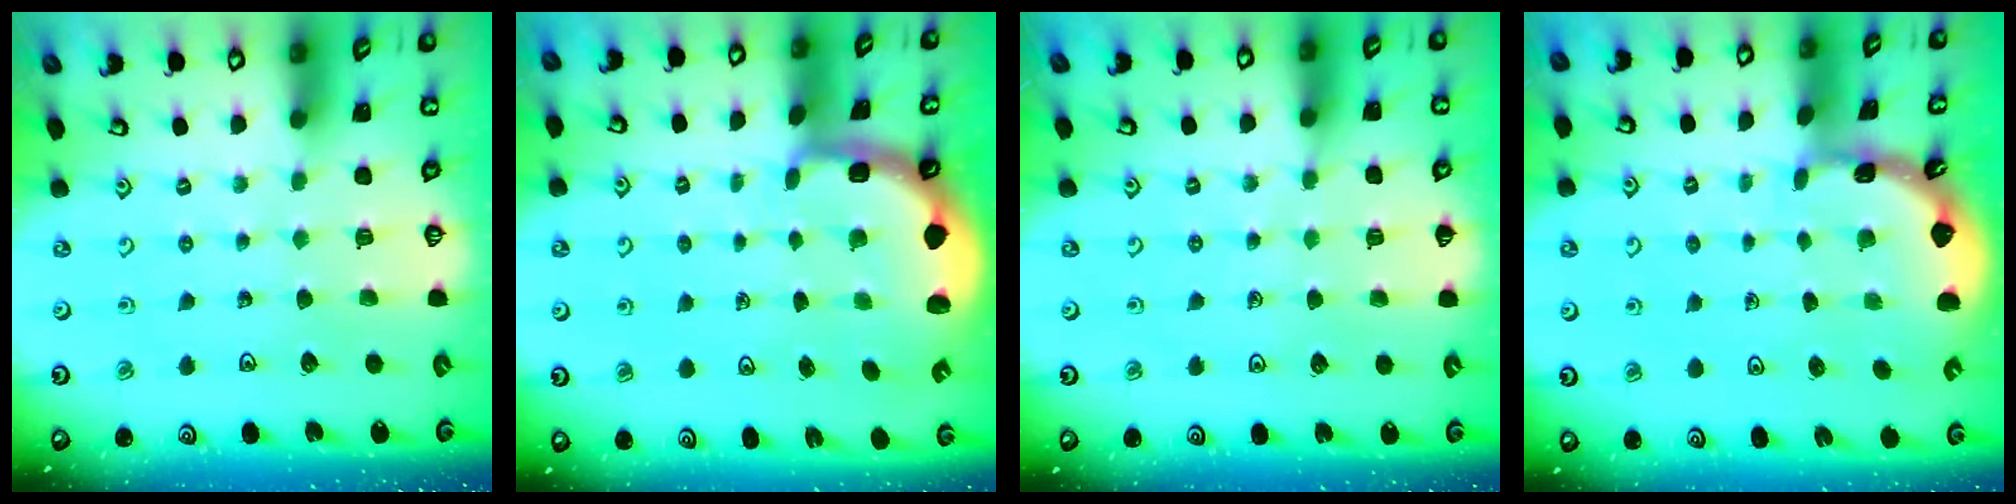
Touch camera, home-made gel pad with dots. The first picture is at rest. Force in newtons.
{"total": 2.1, "press": 1.9, "slide": 0.8}
{"total": 3.8, "press": 3.8, "slide": 0.7}
{"total": 1.7, "press": 1.7, "slide": 0.1}